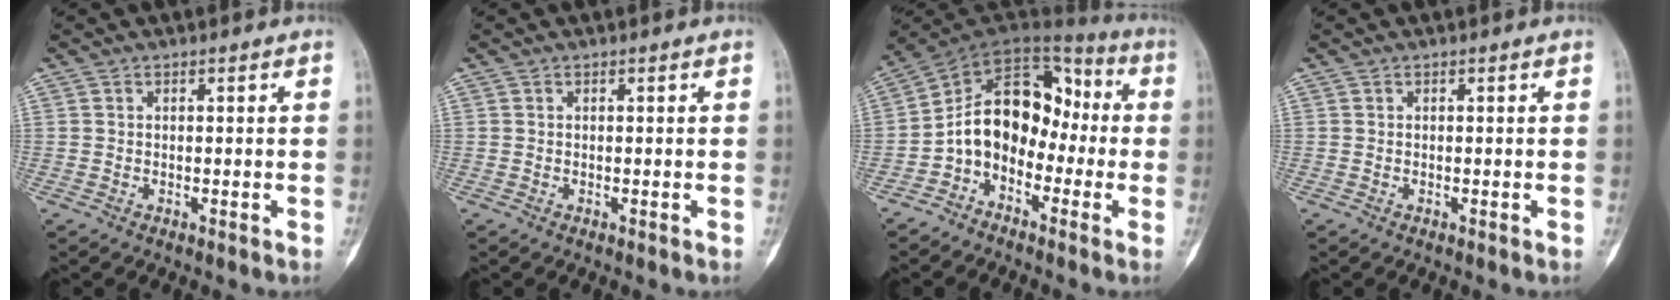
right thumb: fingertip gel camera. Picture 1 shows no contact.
{"total": 0.0}
{"total": 14.7, "force": [-2.9, 10.7, 9.6], "torque": [-0.119, 0.076, -0.064]}
{"total": 0.0}